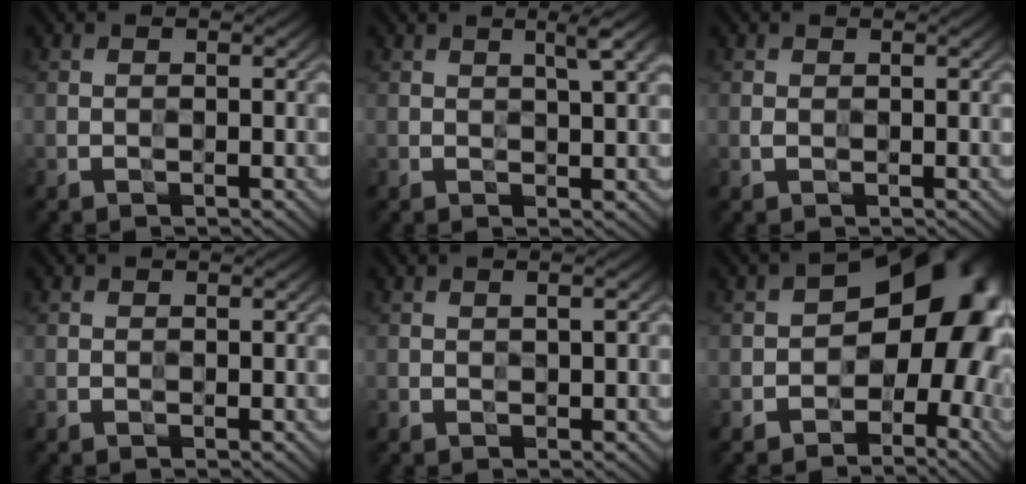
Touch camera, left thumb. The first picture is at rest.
{"total": 2.0, "force": [1.3, 0.1, 1.5], "torque": [-0.022, 0.002, 0.024]}
{"total": 0.0}
{"total": 0.0}
{"total": 0.5, "force": [0.4, 0.1, 0.3], "torque": [0.000, 0.001, 0.006]}
{"total": 12.6, "force": [-1.1, 8.7, 9.1], "torque": [-0.077, 0.009, -0.031]}